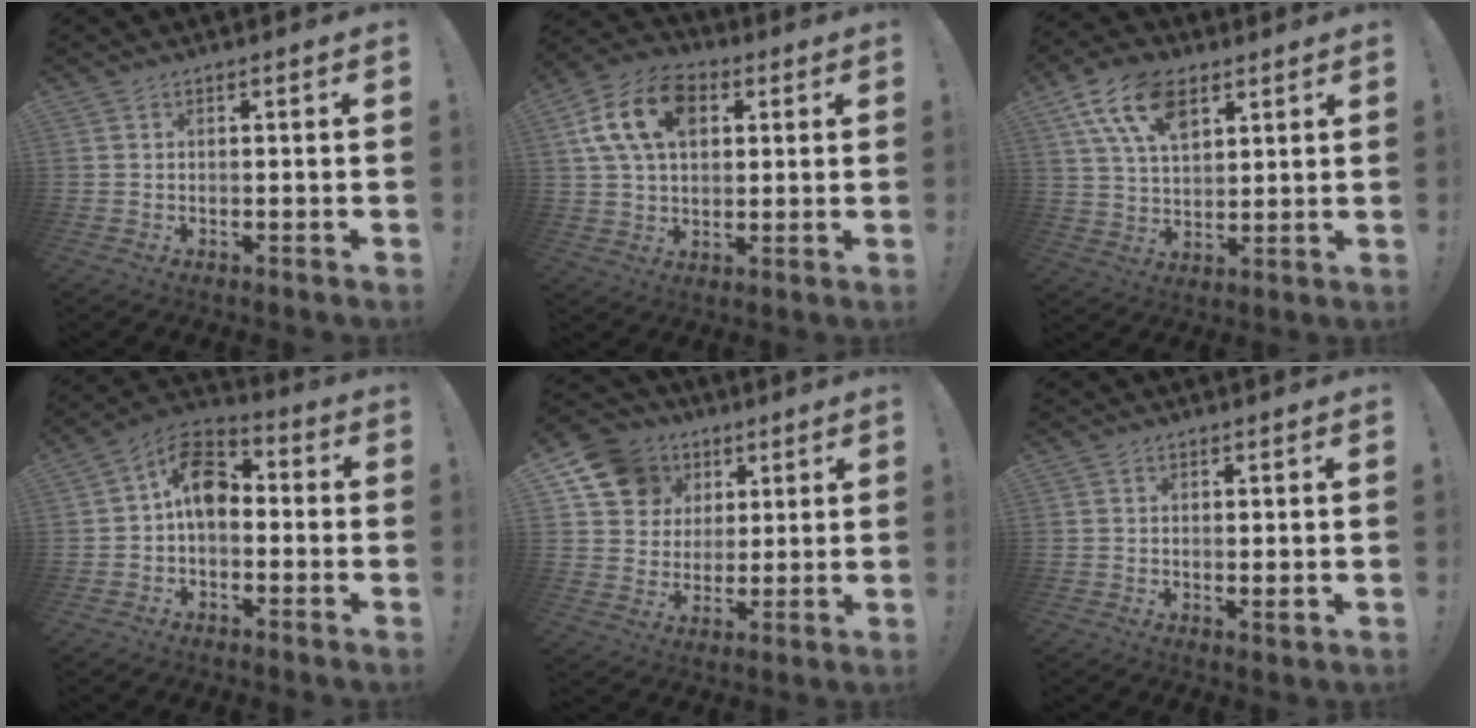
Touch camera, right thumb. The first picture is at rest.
{"total": 16.0, "force": [5.4, 10.8, 10.4], "torque": [-0.189, -0.003, 0.104]}
{"total": 14.8, "force": [7.6, 8.5, 9.5], "torque": [-0.173, -0.020, 0.141]}
{"total": 11.7, "force": [1.0, 8.0, 8.5], "torque": [-0.145, 0.019, 0.021]}
{"total": 12.9, "force": [6.3, 10.5, 4.1], "torque": [-0.062, -0.032, 0.130]}
{"total": 1.5, "force": [0.4, 0.2, 1.4], "torque": [-0.015, -0.006, 0.005]}